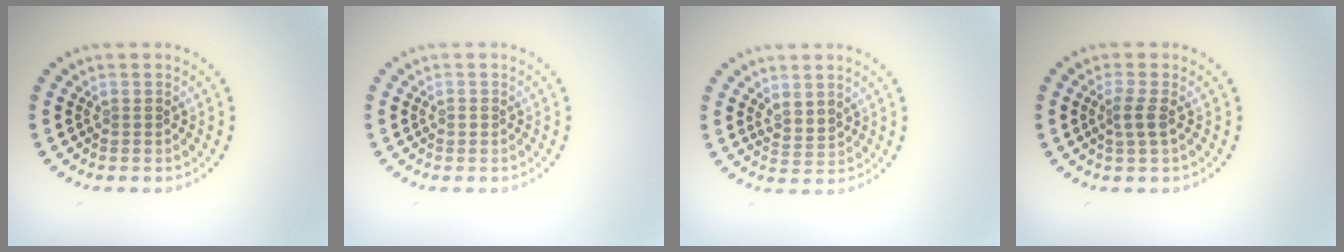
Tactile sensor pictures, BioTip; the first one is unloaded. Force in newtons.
{"total": 0.6, "press": 0.6, "slide": 0.1}
{"total": 1.8, "press": 1.3, "slide": 1.3}
{"total": 1.7, "press": 1.4, "slide": 1.0}